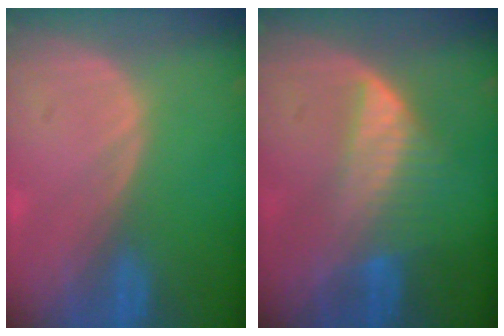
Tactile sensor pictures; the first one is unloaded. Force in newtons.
{"total": 6.7, "press": 5.9, "slide": 3.2}